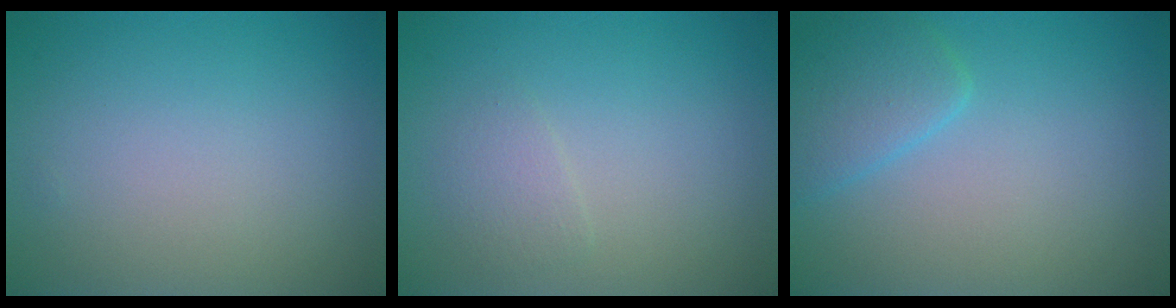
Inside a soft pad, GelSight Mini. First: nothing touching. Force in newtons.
{"total": 1.3, "press": 1.2, "slide": 0.0}
{"total": 2.9, "press": 2.9, "slide": 0.2}